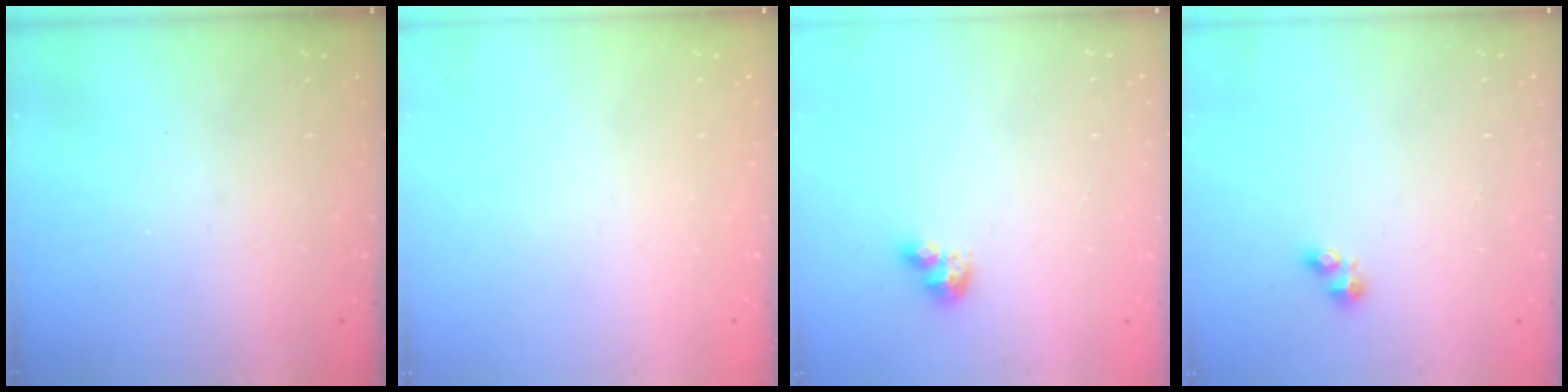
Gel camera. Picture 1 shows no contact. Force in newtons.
{"total": 0.0}
{"total": 4.5, "press": 4.5, "slide": 0.4}
{"total": 3.6, "press": 3.5, "slide": 0.4}